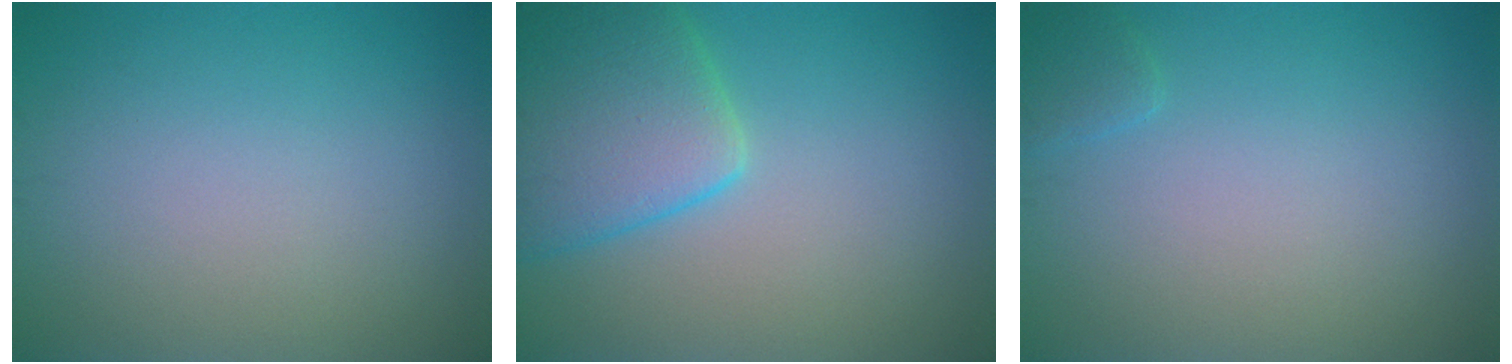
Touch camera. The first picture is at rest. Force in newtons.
{"total": 6.9, "press": 6.9, "slide": 0.5}
{"total": 1.0, "press": 1.0, "slide": 0.1}